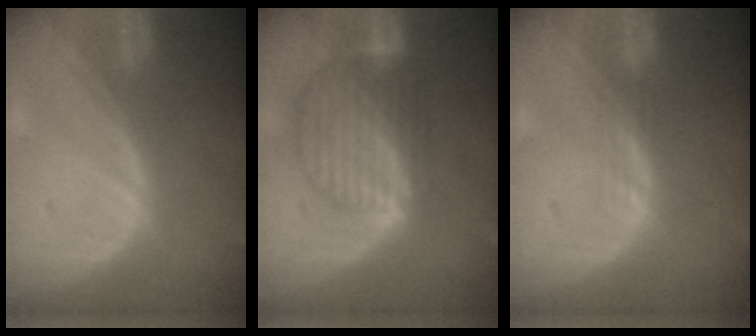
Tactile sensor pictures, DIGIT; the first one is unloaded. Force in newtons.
{"total": 9.0, "press": 7.7, "slide": 4.6}
{"total": 1.1, "press": 1.1, "slide": 0.1}